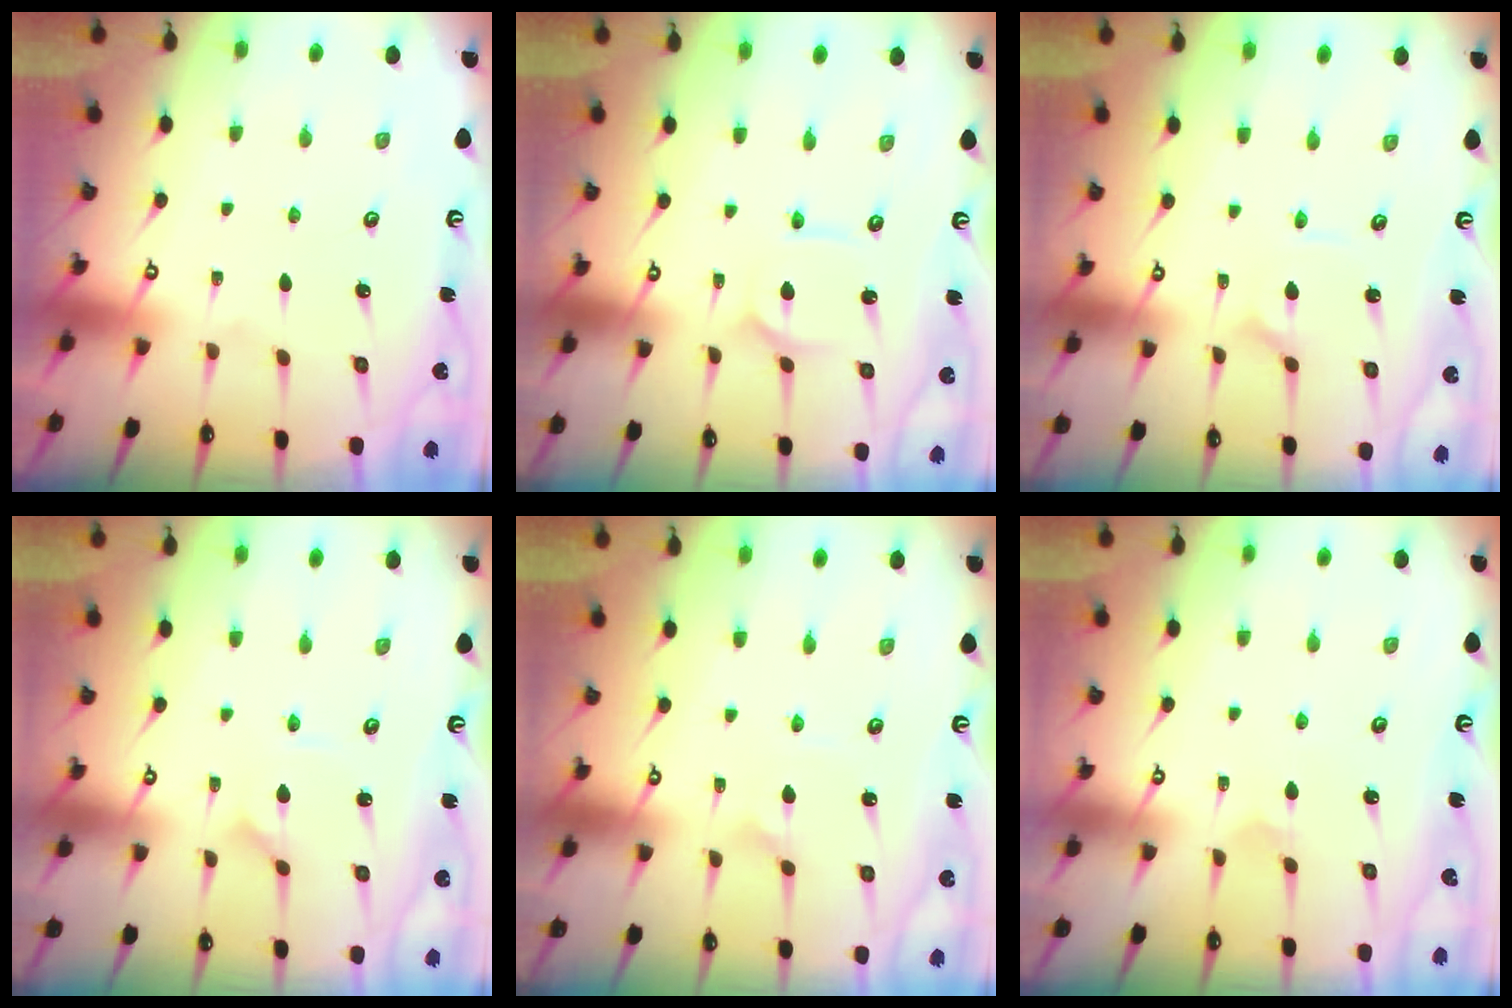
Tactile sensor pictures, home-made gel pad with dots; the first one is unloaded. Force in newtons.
{"total": 2.4, "press": 2.4, "slide": 0.3}
{"total": 2.5, "press": 2.5, "slide": 0.3}
{"total": 0.9, "press": 0.9, "slide": 0.0}
{"total": 1.8, "press": 1.8, "slide": 0.1}
{"total": 3.0, "press": 3.0, "slide": 0.2}